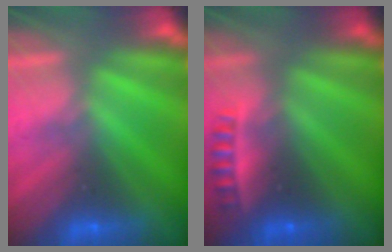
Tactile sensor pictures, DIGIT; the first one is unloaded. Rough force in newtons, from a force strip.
{"total": 2.4}